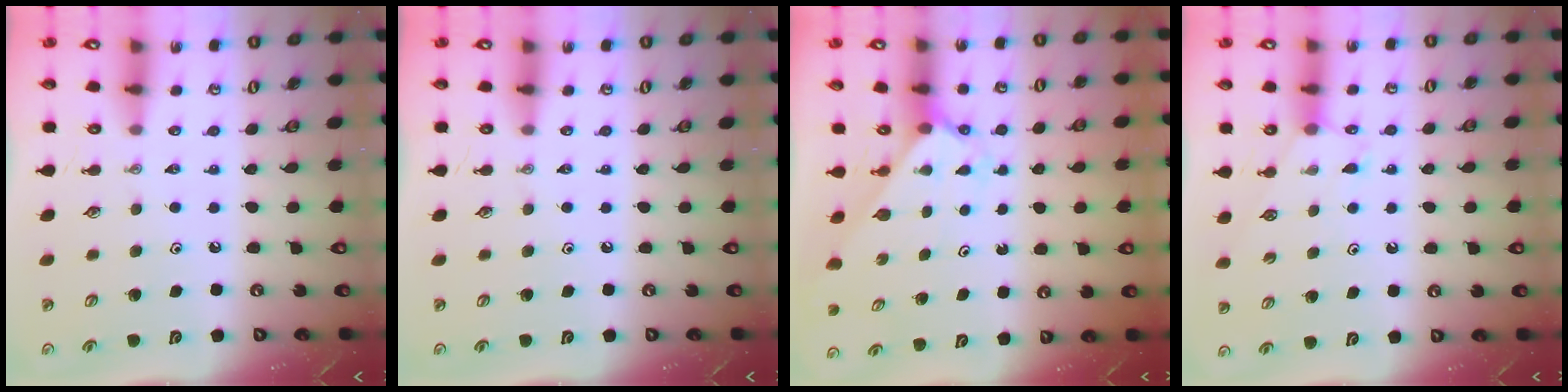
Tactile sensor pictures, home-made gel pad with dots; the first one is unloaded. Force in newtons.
{"total": 0.0}
{"total": 1.9, "press": 1.9, "slide": 0.1}
{"total": 4.4, "press": 4.3, "slide": 0.5}